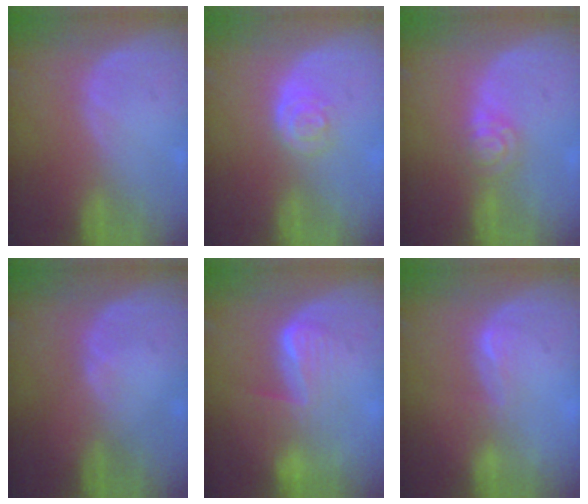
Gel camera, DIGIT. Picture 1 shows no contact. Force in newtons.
{"total": 3.3, "press": 3.2, "slide": 0.6}
{"total": 4.7, "press": 4.0, "slide": 2.5}
{"total": 1.1, "press": 0.8, "slide": 0.8}
{"total": 6.4, "press": 6.3, "slide": 1.3}
{"total": 2.0, "press": 2.0, "slide": 0.3}